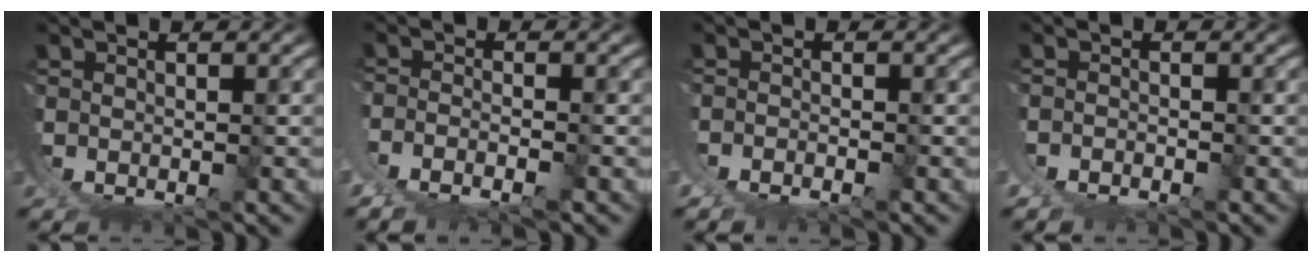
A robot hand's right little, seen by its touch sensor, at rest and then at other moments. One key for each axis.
{"total": 4.3, "fx": -0.6, "fy": 3.2, "fz": 2.8, "tx": -0.066, "ty": -0.018, "tz": -0.006}
{"total": 1.8, "fx": -0.6, "fy": 1.3, "fz": 1.2, "tx": -0.023, "ty": -0.002, "tz": -0.009}
{"total": 1.8, "fx": -0.3, "fy": 1.5, "fz": 0.9, "tx": -0.020, "ty": 0.000, "tz": -0.006}